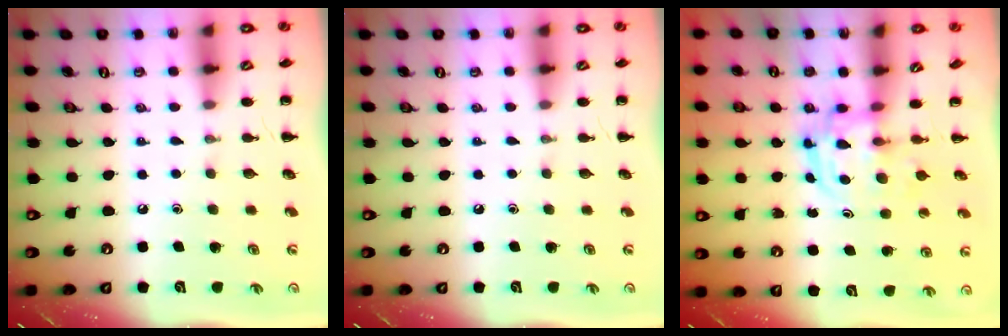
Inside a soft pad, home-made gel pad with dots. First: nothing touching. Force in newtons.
{"total": 0.0}
{"total": 2.7, "press": 2.7, "slide": 0.3}